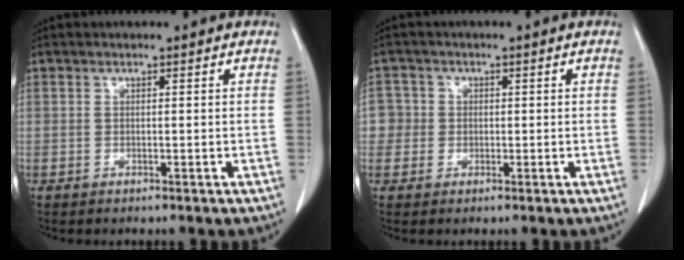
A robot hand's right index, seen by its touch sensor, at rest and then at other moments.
{"total": 3.2, "force": [0.0, 3.2, -0.1], "torque": [0.017, 0.012, -0.004]}